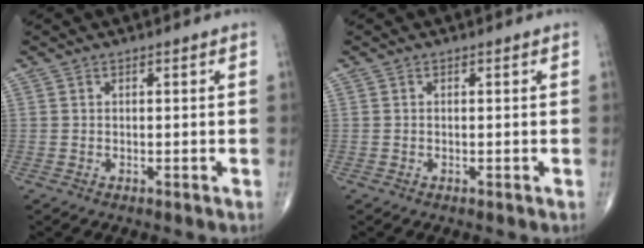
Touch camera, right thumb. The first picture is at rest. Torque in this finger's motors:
{"motor_torque": [-0.26, -0.03, -0.20, -0.05, -0.01]}